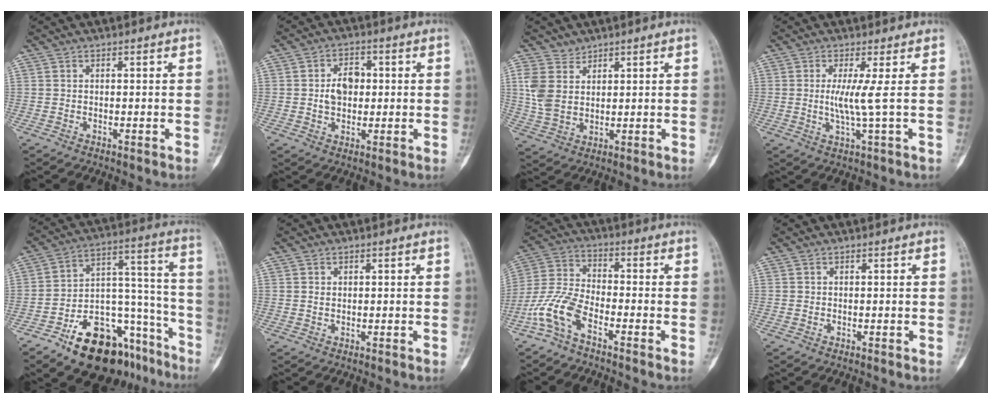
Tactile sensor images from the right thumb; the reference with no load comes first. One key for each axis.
{"total": 5.7, "fx": 0.3, "fy": 4.3, "fz": 3.8, "tx": -0.042, "ty": 0.009, "tz": 0.004}
{"total": 6.3, "fx": 3.4, "fy": 4.6, "fz": 2.8, "tx": -0.047, "ty": -0.019, "tz": 0.080}
{"total": 4.4, "fx": 0.4, "fy": -0.6, "fz": 4.3, "tx": -0.111, "ty": -0.020, "tz": 0.006}
{"total": 23.2, "fx": -14.1, "fy": 12.1, "fz": 13.9, "tx": -0.149, "ty": 0.111, "tz": -0.215}
{"total": 0.7, "fx": 0.4, "fy": 0.5, "fz": 0.3, "tx": -0.001, "ty": -0.001, "tz": 0.007}
{"total": 9.2, "fx": -5.1, "fy": 3.9, "fz": 6.6, "tx": -0.152, "ty": 0.032, "tz": -0.112}
{"total": 0.0}